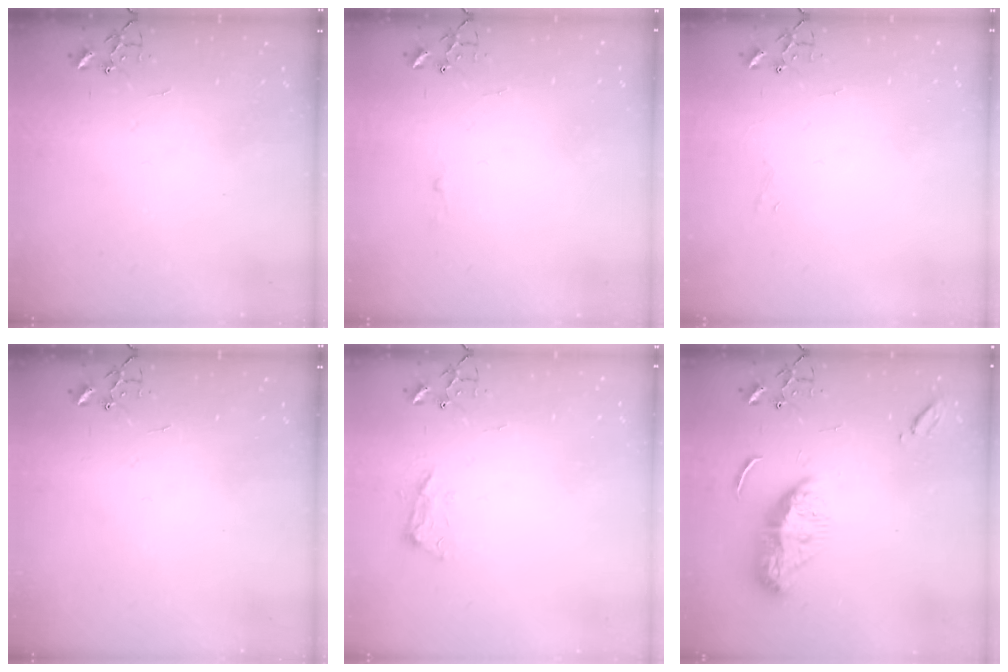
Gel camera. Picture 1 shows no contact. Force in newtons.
{"total": 1.8, "press": 1.8, "slide": 0.2}
{"total": 3.4, "press": 3.4, "slide": 0.3}
{"total": 0.0}
{"total": 9.0, "press": 8.9, "slide": 1.1}
{"total": 11.6, "press": 11.6, "slide": 1.0}